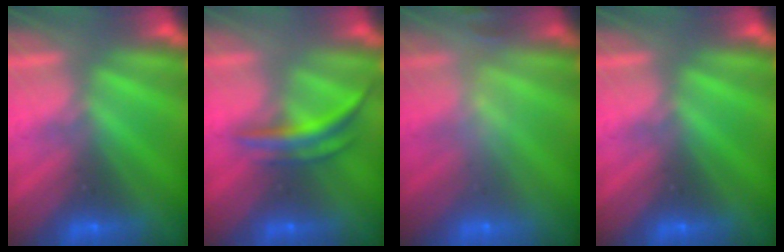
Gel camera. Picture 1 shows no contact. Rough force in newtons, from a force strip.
{"total": 3.6}
{"total": 2.4}
{"total": 0.0}